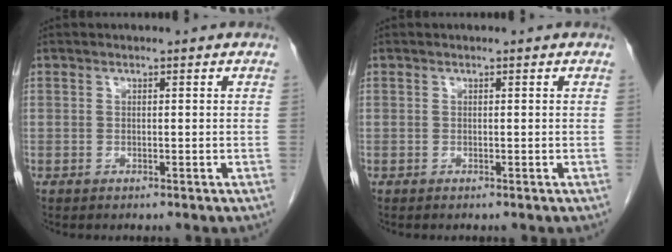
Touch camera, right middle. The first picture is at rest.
{"total": 0.0}